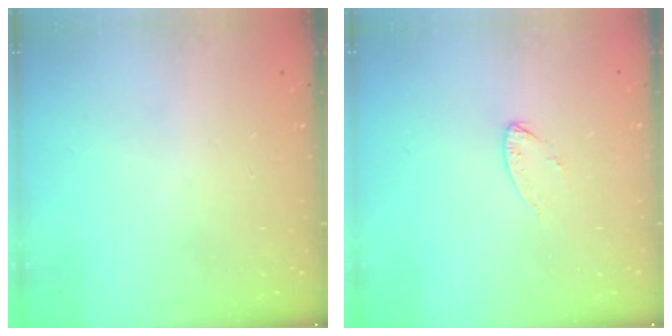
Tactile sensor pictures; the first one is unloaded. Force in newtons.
{"total": 4.1, "press": 4.0, "slide": 0.4}